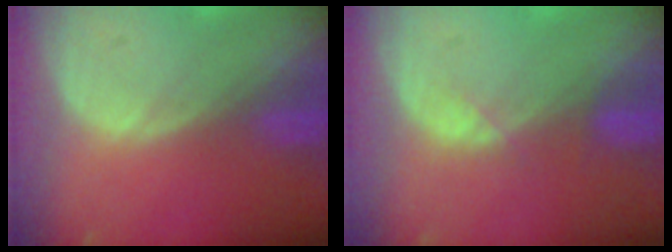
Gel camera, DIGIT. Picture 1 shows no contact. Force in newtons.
{"total": 1.9, "press": 1.7, "slide": 0.9}